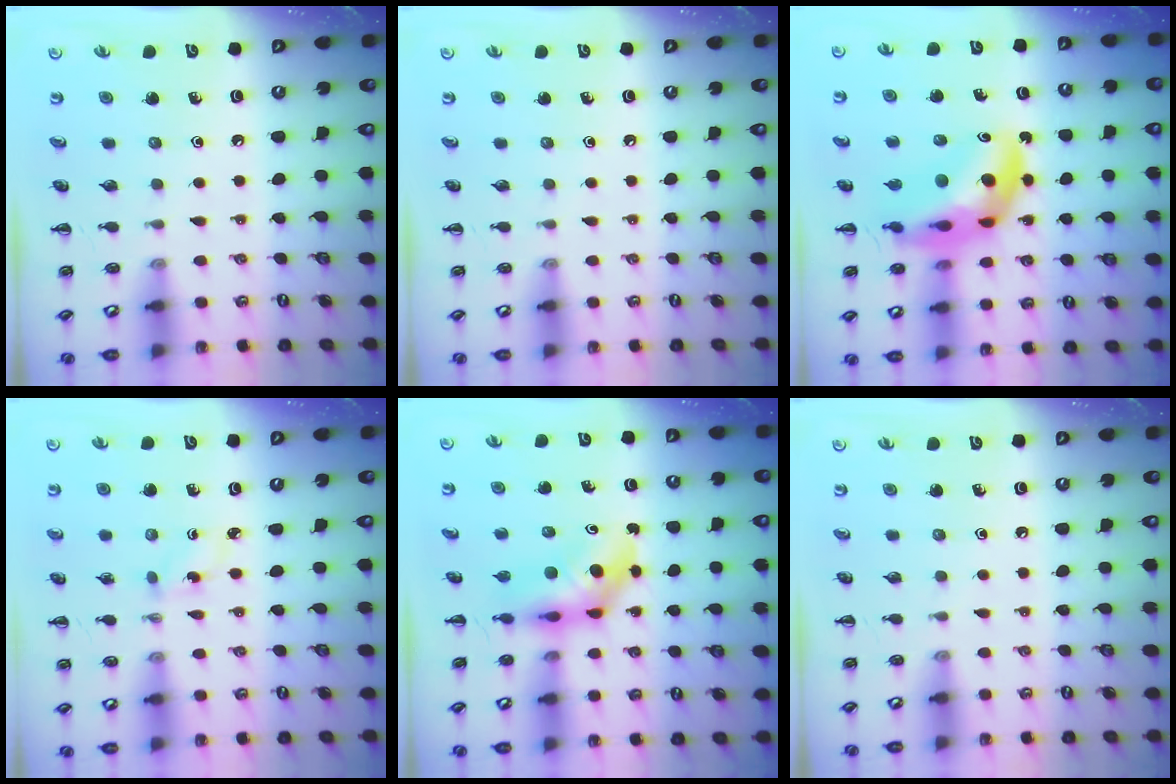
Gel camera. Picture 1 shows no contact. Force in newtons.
{"total": 0.0}
{"total": 13.2, "press": 12.7, "slide": 3.8}
{"total": 2.2, "press": 2.1, "slide": 0.8}
{"total": 5.4, "press": 5.3, "slide": 1.0}
{"total": 0.0}